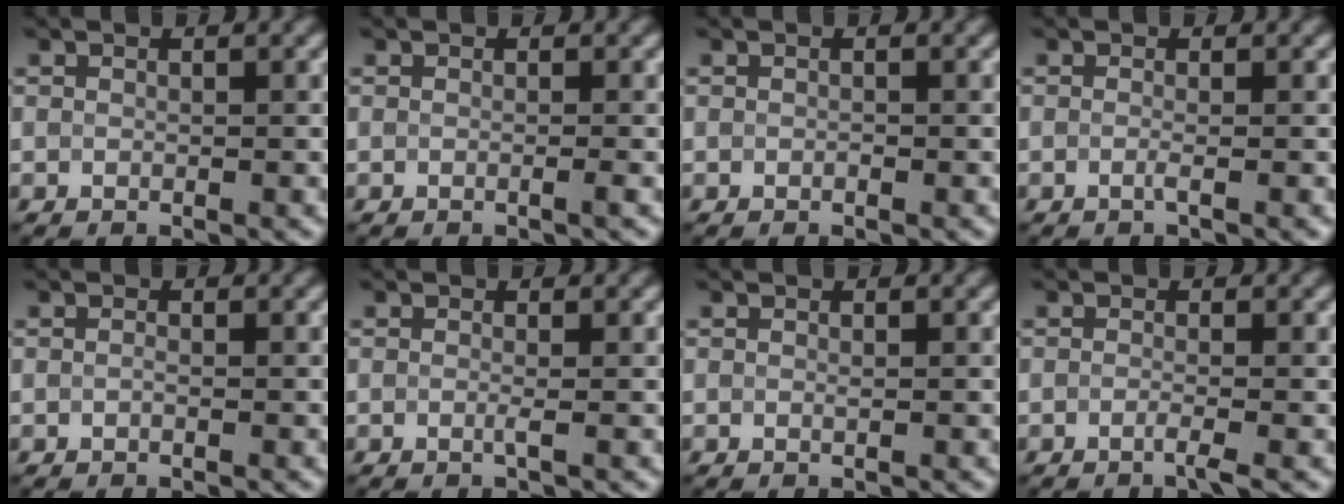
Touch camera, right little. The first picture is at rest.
{"total": 0.7, "force": [-0.5, 0.0, 0.5], "torque": [-0.007, -0.006, -0.013]}
{"total": 0.7, "force": [-0.6, -0.2, -0.3], "torque": [0.000, 0.000, -0.007]}
{"total": 0.7, "force": [-0.7, 0.0, 0.3], "torque": [-0.006, -0.007, -0.014]}
{"total": 0.9, "force": [-0.7, -0.3, -0.4], "torque": [0.002, -0.003, -0.012]}
{"total": 0.6, "force": [-0.6, -0.1, 0.2], "torque": [-0.004, -0.003, -0.010]}
{"total": 0.0}
{"total": 1.3, "force": [-1.2, -0.1, 0.5], "torque": [-0.007, -0.006, -0.024]}